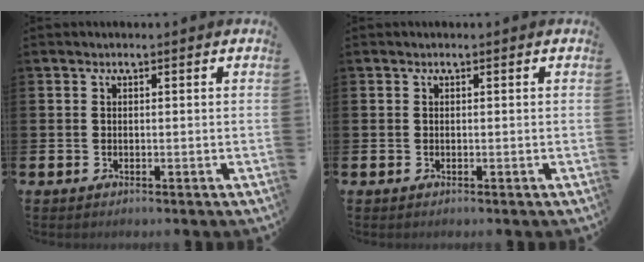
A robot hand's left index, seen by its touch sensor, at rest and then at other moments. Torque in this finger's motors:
{"motor_torque": [0.00, 0.00, 0.00, 0.01]}